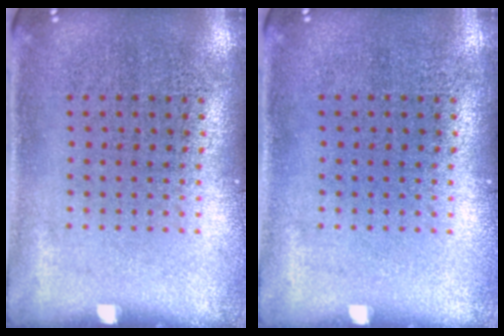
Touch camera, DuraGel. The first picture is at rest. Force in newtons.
{"total": 0.0}